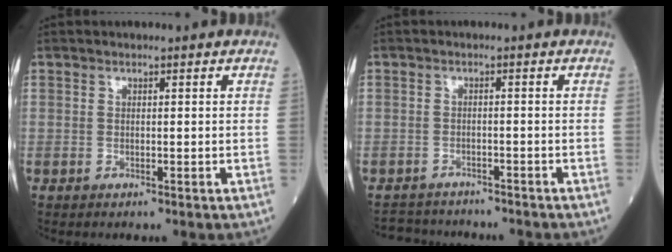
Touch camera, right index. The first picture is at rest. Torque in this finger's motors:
{"motor_torque": [-1.76, -0.38, -1.05, -0.21]}